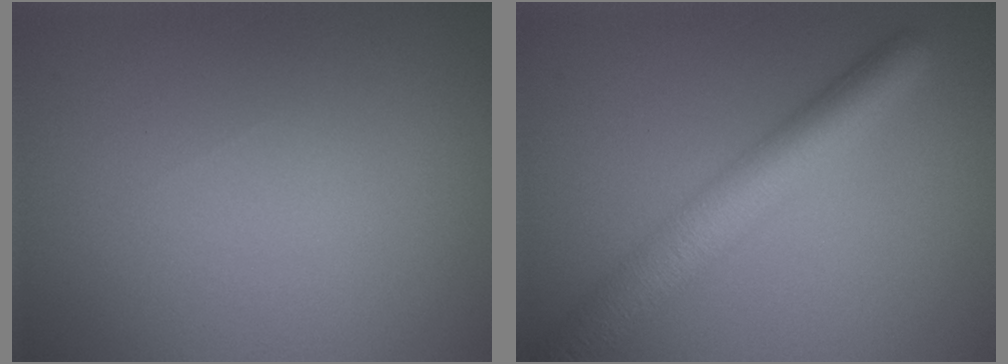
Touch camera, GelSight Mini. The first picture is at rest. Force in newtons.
{"total": 5.6, "press": 5.6, "slide": 0.1}